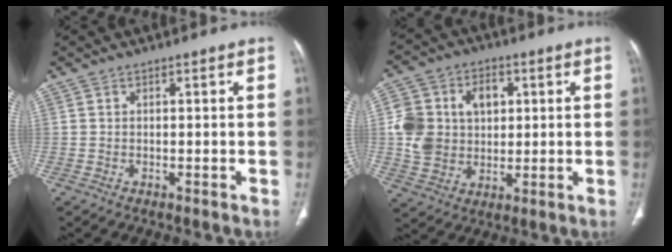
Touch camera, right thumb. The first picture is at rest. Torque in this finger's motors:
{"motor_torque": [0.51, 2.36, 0.59, 0.83, 0.16]}